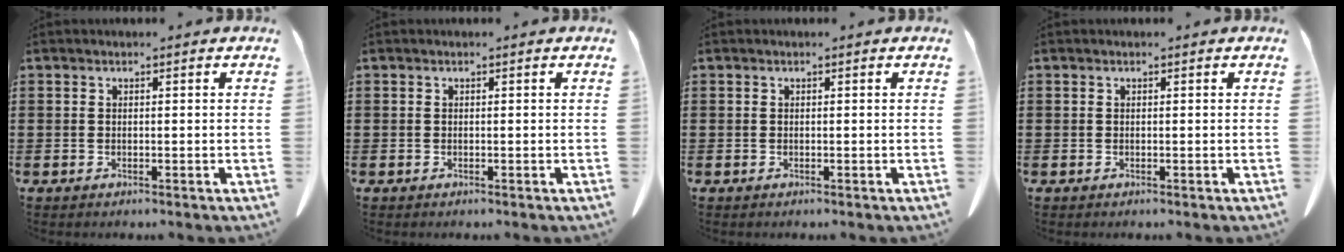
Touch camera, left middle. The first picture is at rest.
{"total": 0.0}
{"total": 0.0}
{"total": 0.0}